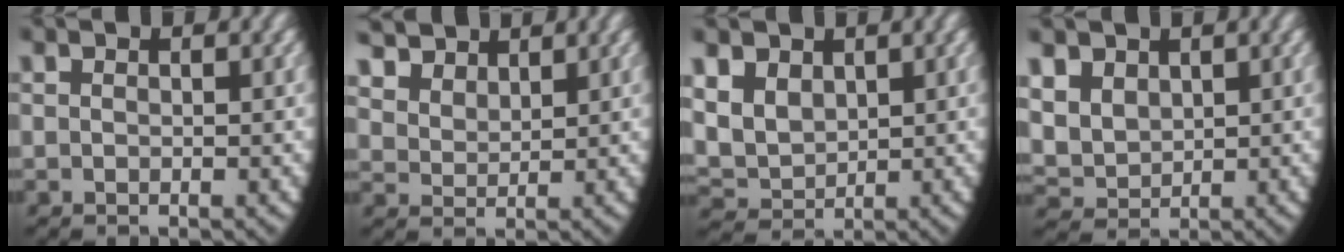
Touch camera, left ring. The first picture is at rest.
{"total": 4.2, "force": [3.0, 2.4, 1.6], "torque": [-0.041, -0.004, 0.060]}
{"total": 7.5, "force": [1.4, 6.6, 3.2], "torque": [-0.116, -0.026, 0.033]}
{"total": 6.1, "force": [1.4, 5.4, 2.5], "torque": [-0.092, -0.023, 0.037]}